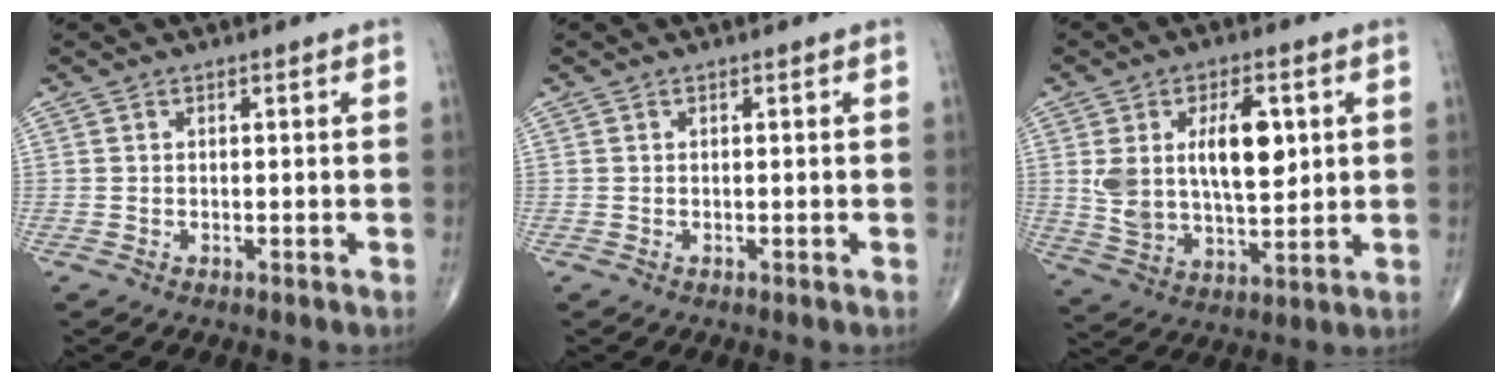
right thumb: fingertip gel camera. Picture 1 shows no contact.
{"total": 0.0}
{"total": 14.5, "force": [3.4, 7.3, 12.0], "torque": [-0.200, -0.011, 0.070]}